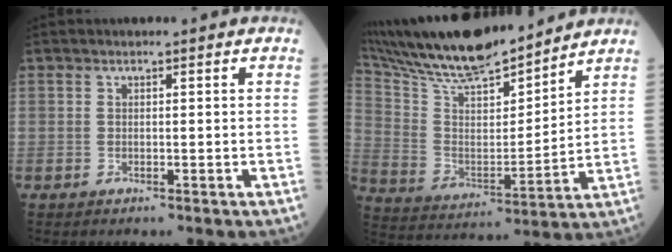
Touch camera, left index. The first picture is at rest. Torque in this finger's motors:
{"motor_torque": [0.33, -0.74, 0.44, 0.13]}